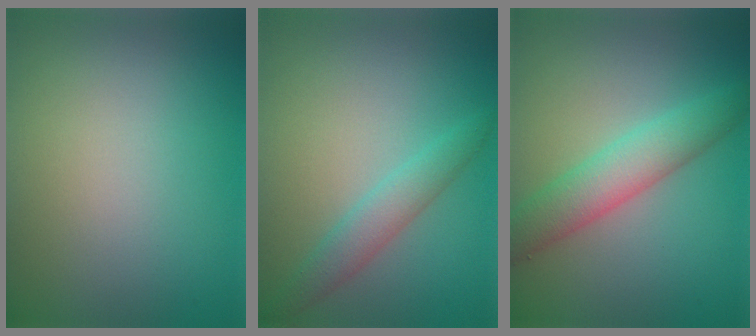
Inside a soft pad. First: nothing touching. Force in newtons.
{"total": 2.6, "press": 2.6, "slide": 0.1}
{"total": 4.6, "press": 4.6, "slide": 0.1}